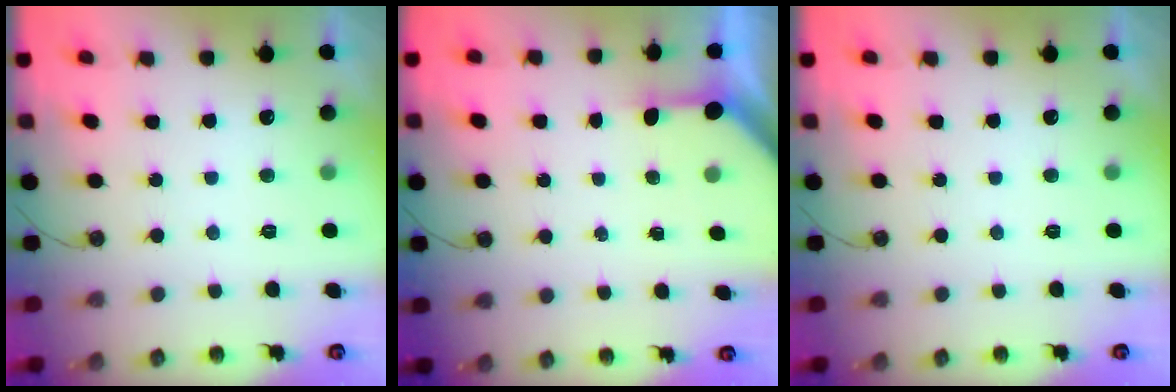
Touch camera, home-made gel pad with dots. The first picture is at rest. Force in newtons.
{"total": 3.0, "press": 3.0, "slide": 0.3}
{"total": 0.0}